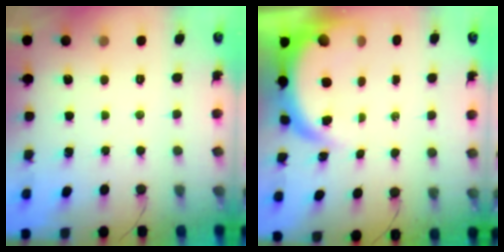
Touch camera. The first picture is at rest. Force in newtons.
{"total": 8.8, "press": 8.7, "slide": 1.2}